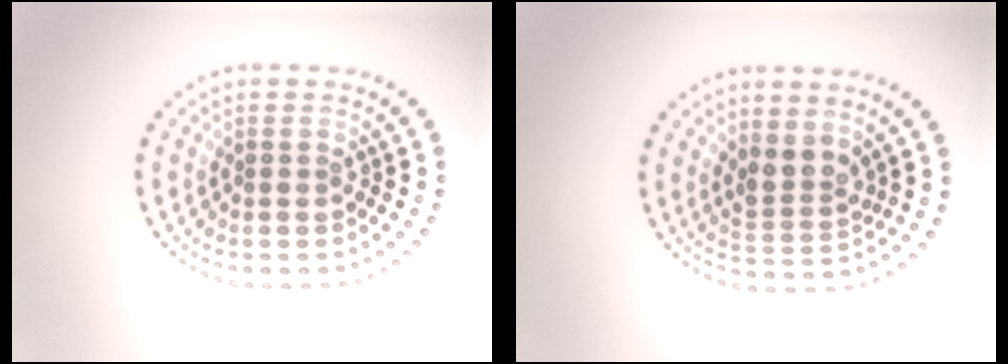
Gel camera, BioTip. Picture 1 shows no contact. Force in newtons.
{"total": 2.3, "press": 1.9, "slide": 1.3}